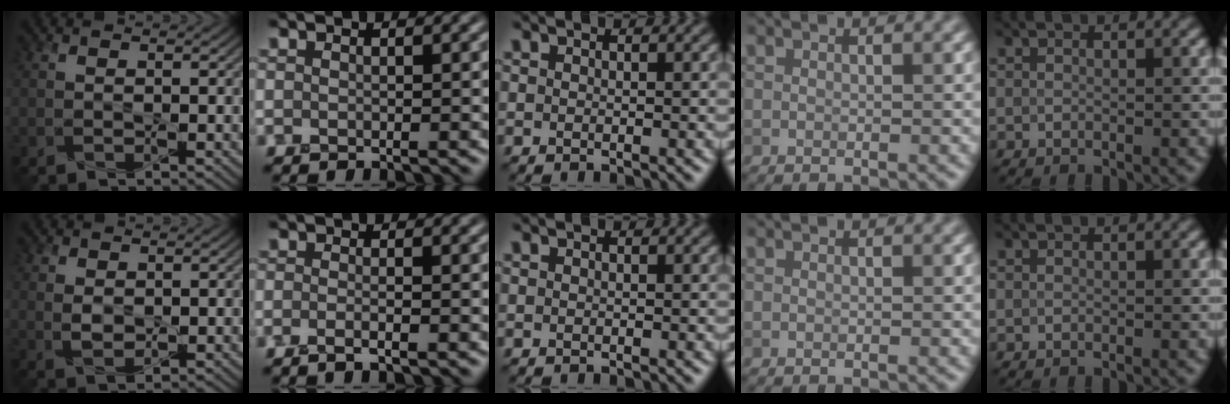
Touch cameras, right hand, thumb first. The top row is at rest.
{"thumb": {"total": 2.3, "force": [0.6, 1.6, 1.6], "torque": [-0.039, -0.002, 0.014]}, "index": {"total": 1.3, "force": [-0.7, 0.3, 1.0], "torque": [-0.015, -0.002, -0.016]}}